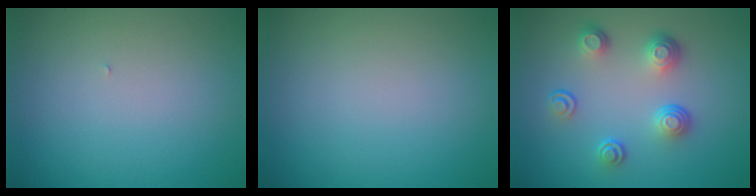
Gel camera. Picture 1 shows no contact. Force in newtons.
{"total": 0.0}
{"total": 4.0, "press": 3.0, "slide": 2.6}